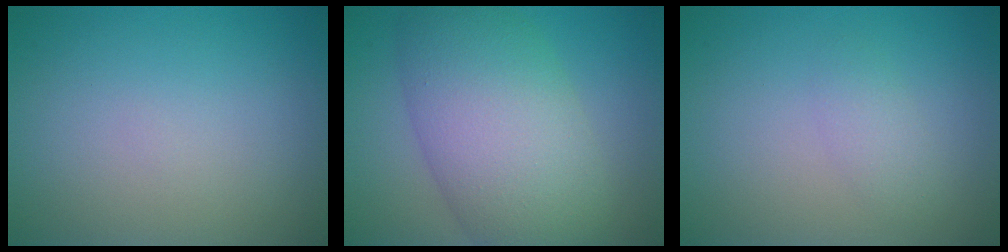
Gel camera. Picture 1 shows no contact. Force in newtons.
{"total": 9.6, "press": 9.6, "slide": 0.2}
{"total": 1.4, "press": 1.4, "slide": 0.0}